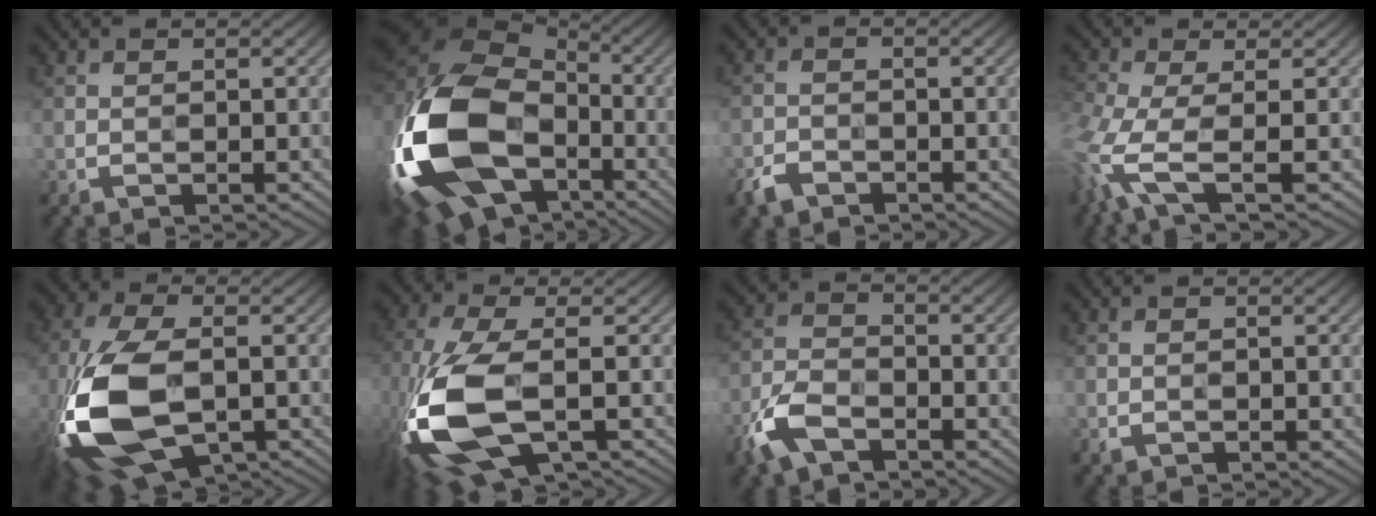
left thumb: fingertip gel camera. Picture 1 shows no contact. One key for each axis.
{"total": 23.0, "fx": -5.4, "fy": 16.1, "fz": 15.5, "tx": -0.388, "ty": -0.037, "tz": -0.086}
{"total": 2.7, "fx": -2.0, "fy": 1.4, "fz": 1.0, "tx": -0.023, "ty": -0.004, "tz": -0.049}
{"total": 7.3, "fx": -2.7, "fy": 2.2, "fz": 6.4, "tx": -0.162, "ty": -0.014, "tz": -0.063}
{"total": 17.8, "fx": -4.5, "fy": 9.5, "fz": 14.3, "tx": -0.346, "ty": -0.032, "tz": -0.080}
{"total": 15.0, "fx": -3.7, "fy": 6.7, "fz": 12.9, "tx": -0.340, "ty": -0.018, "tz": -0.072}
{"total": 6.6, "fx": -4.0, "fy": 3.5, "fz": 4.0, "tx": -0.095, "ty": -0.004, "tz": -0.093}
{"total": 0.6, "fx": -0.3, "fy": 0.5, "fz": 0.3, "tx": -0.006, "ty": -0.004, "tz": -0.005}